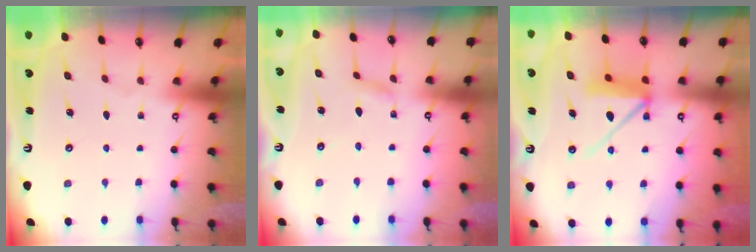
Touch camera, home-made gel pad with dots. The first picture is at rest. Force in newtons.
{"total": 1.7, "press": 1.7, "slide": 0.2}
{"total": 9.8, "press": 9.7, "slide": 1.4}